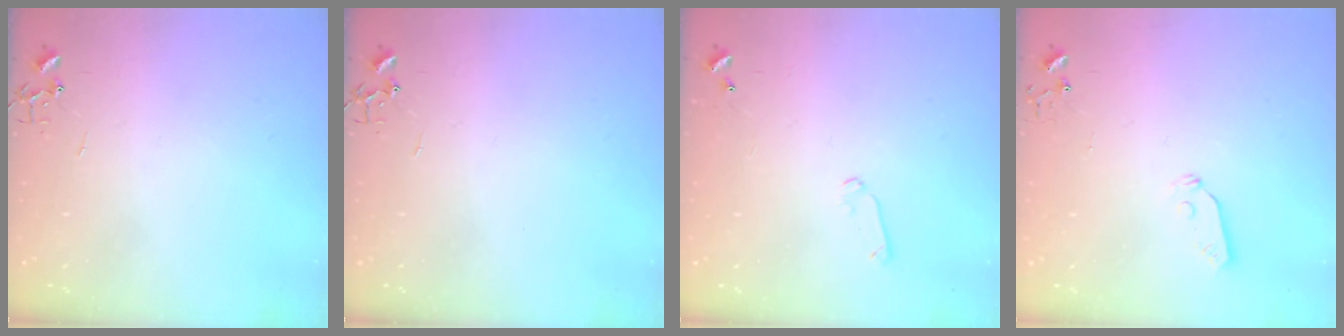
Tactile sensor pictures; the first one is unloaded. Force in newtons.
{"total": 0.0}
{"total": 5.2, "press": 5.1, "slide": 1.0}
{"total": 4.6, "press": 4.6, "slide": 0.3}